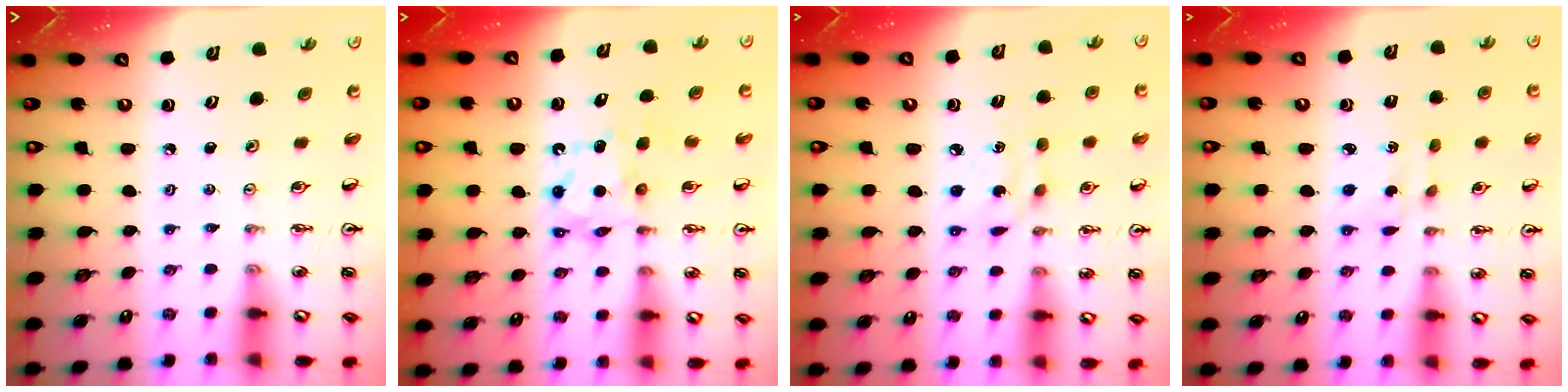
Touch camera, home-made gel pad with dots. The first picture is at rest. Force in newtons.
{"total": 6.9, "press": 6.9, "slide": 0.6}
{"total": 5.9, "press": 5.9, "slide": 0.3}
{"total": 2.4, "press": 2.3, "slide": 0.5}